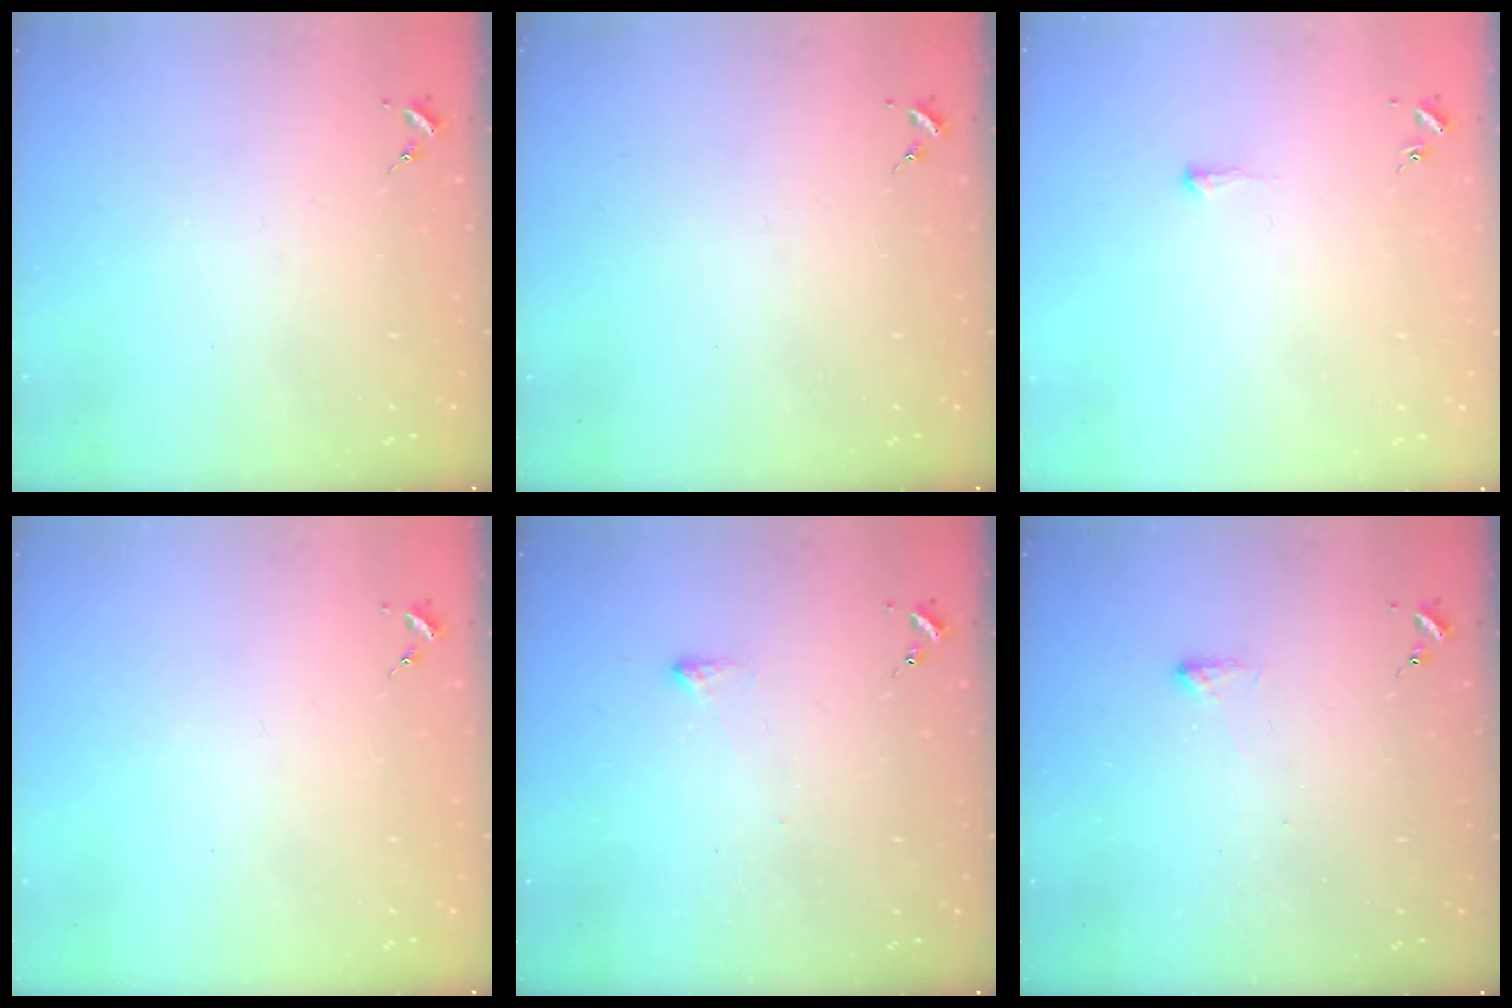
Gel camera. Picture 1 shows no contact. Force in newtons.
{"total": 0.0}
{"total": 2.9, "press": 2.8, "slide": 0.5}
{"total": 0.0}
{"total": 2.4, "press": 2.4, "slide": 0.5}
{"total": 2.5, "press": 2.4, "slide": 0.5}